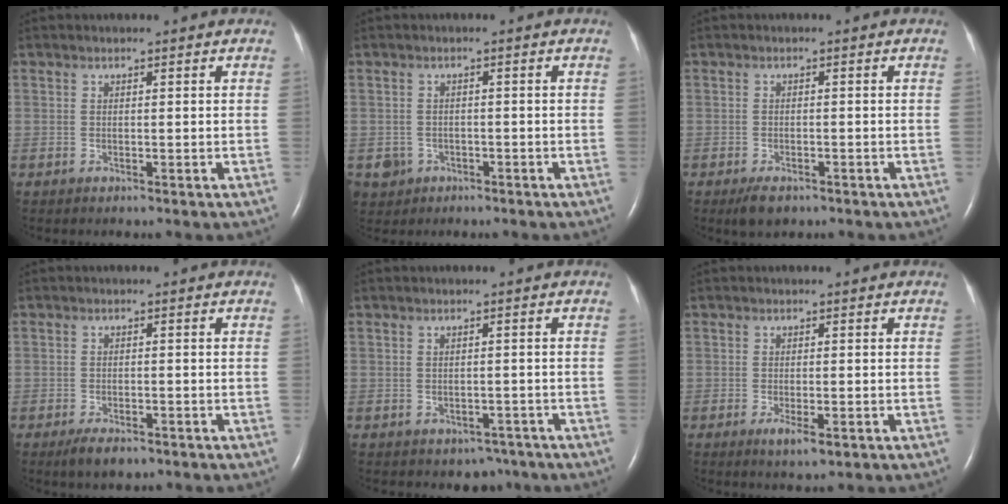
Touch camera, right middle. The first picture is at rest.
{"total": 3.8, "force": [-1.7, 3.3, 0.3], "torque": [-0.011, 0.006, -0.025]}
{"total": 2.9, "force": [-1.9, 1.3, 1.7], "torque": [-0.036, -0.005, -0.023]}
{"total": 3.3, "force": [-2.3, 1.2, 2.1], "torque": [-0.042, -0.005, -0.033]}
{"total": 3.2, "force": [-2.3, 2.2, 0.5], "torque": [-0.002, 0.011, -0.025]}
{"total": 2.9, "force": [-1.3, 0.7, 2.4], "torque": [-0.044, -0.005, -0.018]}